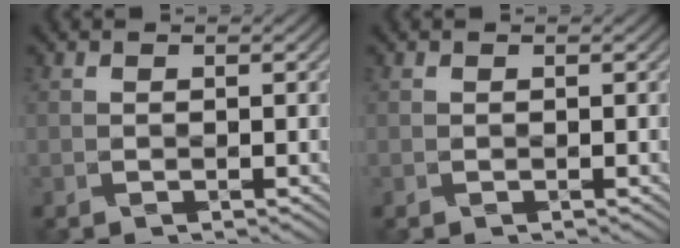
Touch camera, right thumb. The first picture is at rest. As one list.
[{"total": 0.0}]